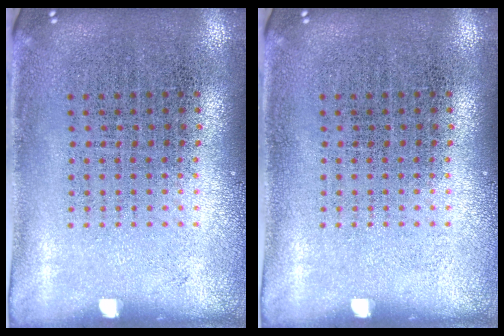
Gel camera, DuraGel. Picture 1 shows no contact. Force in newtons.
{"total": 0.0}